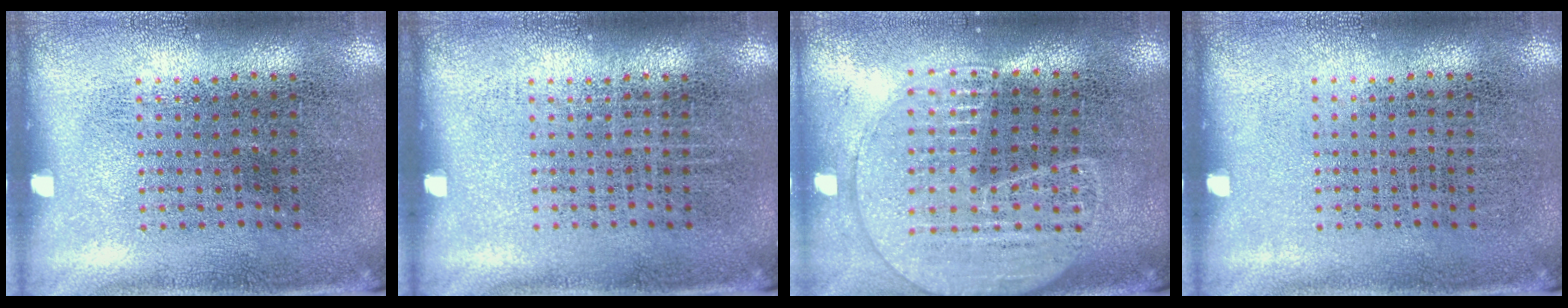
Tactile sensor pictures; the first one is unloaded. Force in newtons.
{"total": 0.0}
{"total": 1.8, "press": 1.7, "slide": 0.6}
{"total": 0.0}